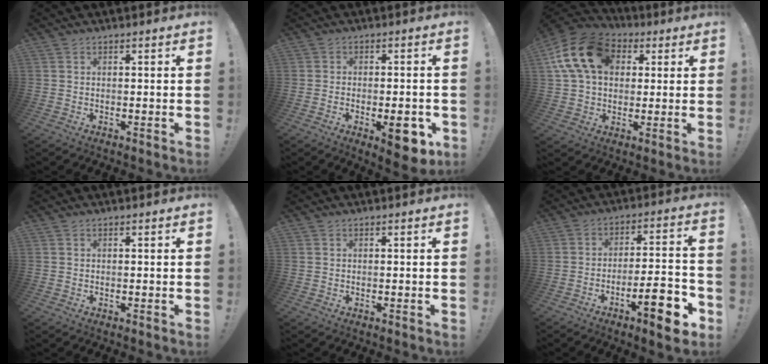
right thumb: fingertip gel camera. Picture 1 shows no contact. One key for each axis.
{"total": 9.0, "fx": -3.6, "fy": 4.0, "fz": 7.2, "tx": -0.075, "ty": 0.010, "tz": -0.053}
{"total": 18.2, "fx": 5.2, "fy": 13.2, "fz": 11.4, "tx": -0.193, "ty": 0.001, "tz": 0.100}
{"total": 0.0}
{"total": 0.0}
{"total": 14.0, "fx": -7.1, "fy": 3.3, "fz": 11.6, "tx": -0.150, "ty": 0.040, "tz": -0.109}